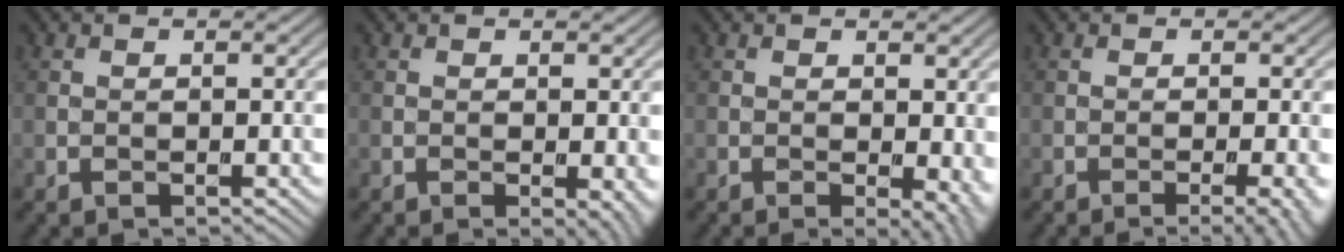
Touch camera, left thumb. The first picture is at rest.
{"total": 2.2, "force": [-0.4, 0.8, 2.0], "torque": [-0.022, -0.008, -0.004]}
{"total": 3.7, "force": [-0.3, 1.4, 3.4], "torque": [-0.038, -0.005, -0.003]}
{"total": 3.9, "force": [-1.6, 0.8, 3.5], "torque": [-0.039, 0.003, -0.024]}